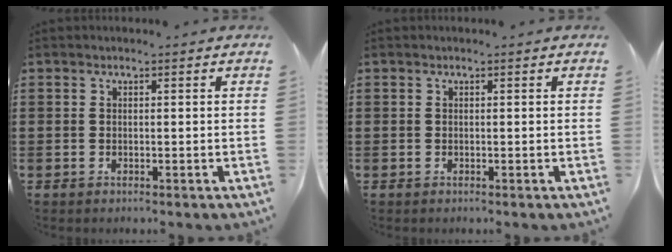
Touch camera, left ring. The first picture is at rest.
{"total": 0.0}